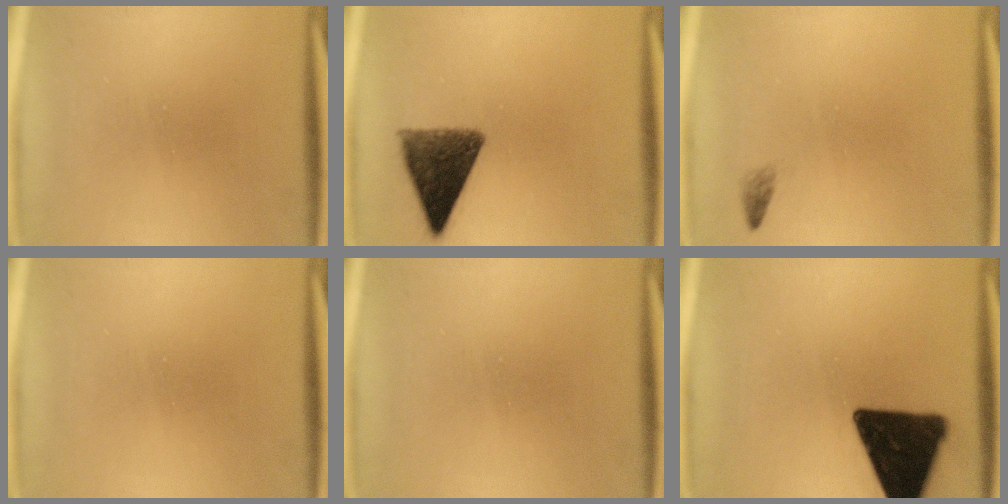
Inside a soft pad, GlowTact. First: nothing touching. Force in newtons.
{"total": 10.4}
{"total": 0.8}
{"total": 0.0}
{"total": 0.0}
{"total": 17.6}